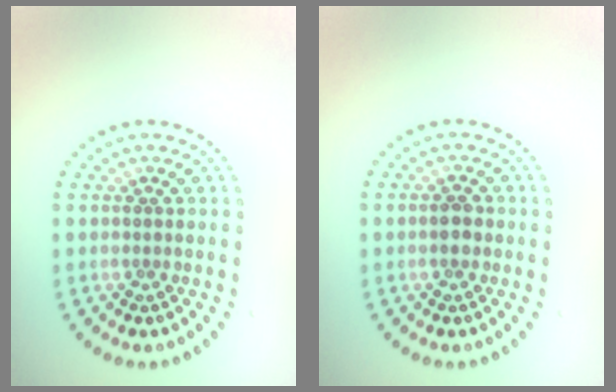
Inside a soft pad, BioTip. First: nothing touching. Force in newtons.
{"total": 1.5, "press": 1.5, "slide": 0.1}